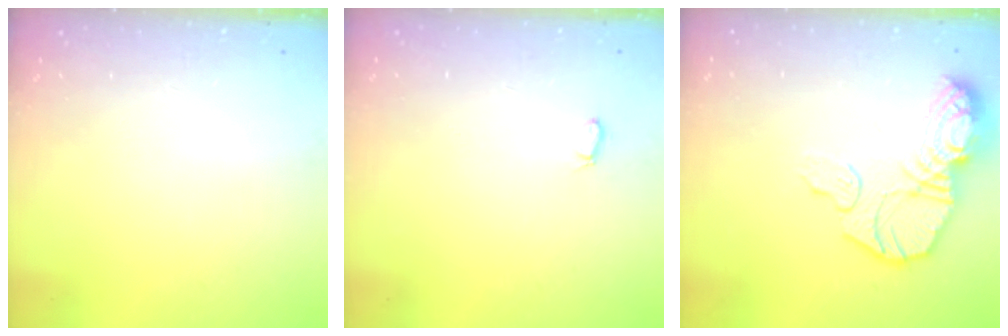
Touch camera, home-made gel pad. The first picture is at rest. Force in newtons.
{"total": 3.5, "press": 3.5, "slide": 0.5}
{"total": 14.8, "press": 14.8, "slide": 1.3}